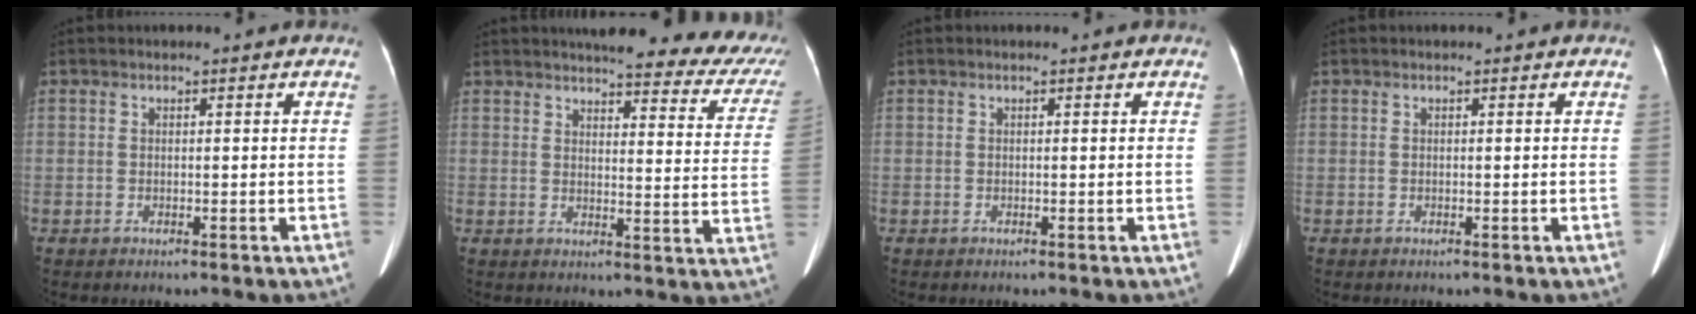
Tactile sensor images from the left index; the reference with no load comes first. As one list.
[{"total": 22.0, "force": [19.5, 4.5, 9.0], "torque": [-0.092, -0.045, 0.203]}, {"total": 0.0}, {"total": 0.0}]